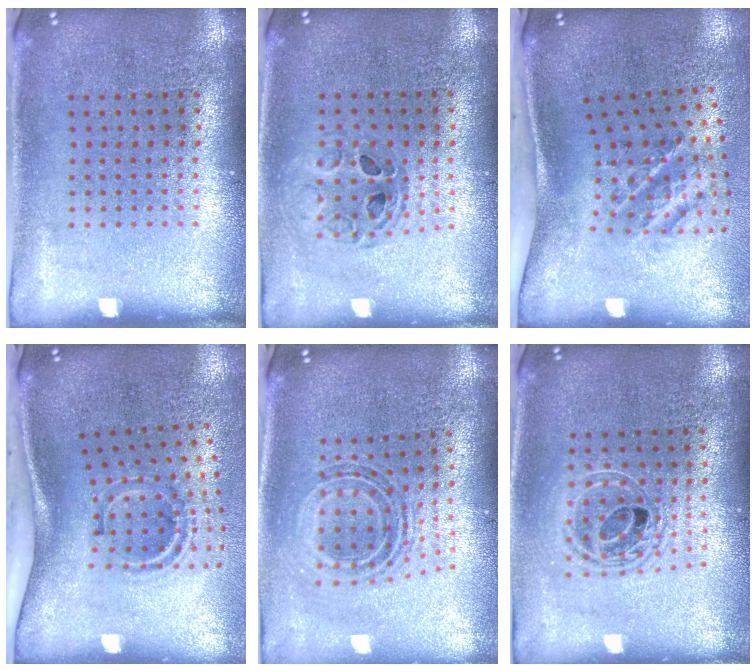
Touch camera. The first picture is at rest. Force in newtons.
{"total": 0.8, "press": 0.7, "slide": 0.1}
{"total": 2.2, "press": 1.3, "slide": 1.8}
{"total": 2.1, "press": 1.2, "slide": 1.7}
{"total": 0.9, "press": 0.8, "slide": 0.4}
{"total": 1.6, "press": 1.4, "slide": 0.9}